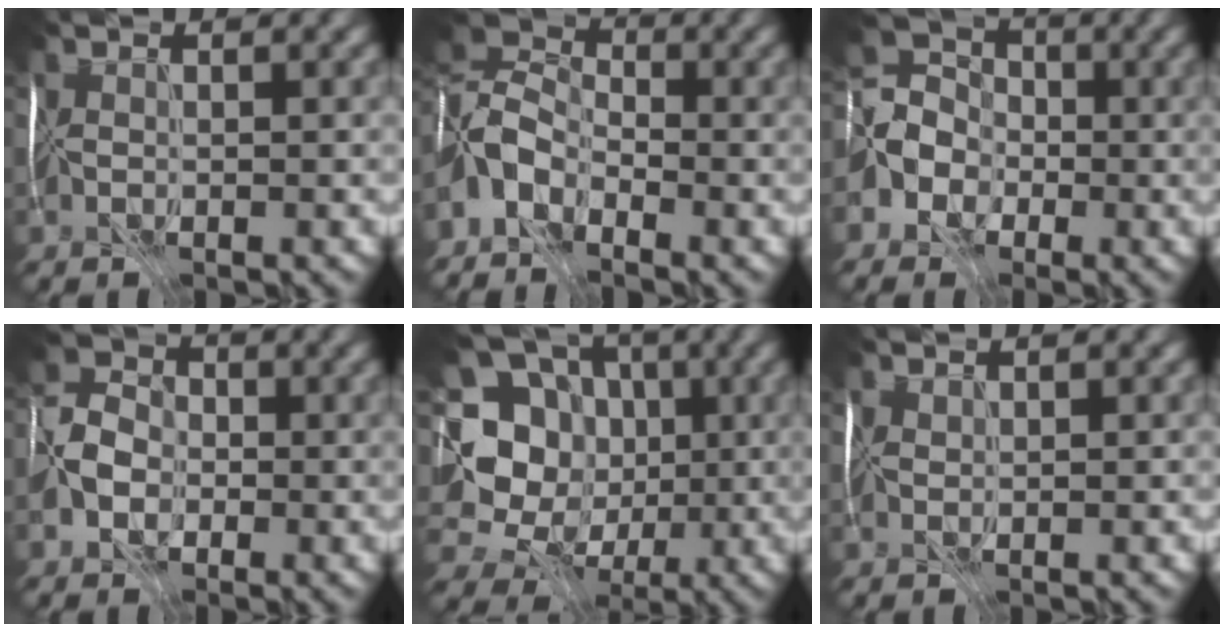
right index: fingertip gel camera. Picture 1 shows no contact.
{"total": 4.1, "force": [-3.0, 2.2, 1.7], "torque": [-0.037, 0.011, -0.076]}
{"total": 3.9, "force": [-1.5, 3.4, 1.2], "torque": [-0.026, 0.012, -0.045]}
{"total": 2.6, "force": [-1.1, 2.1, 0.8], "torque": [-0.013, 0.009, -0.025]}
{"total": 11.5, "force": [0.1, 10.8, 3.8], "torque": [-0.111, 0.034, 0.006]}
{"total": 0.8, "force": [0.7, 0.2, 0.2], "torque": [-0.003, 0.003, 0.018]}